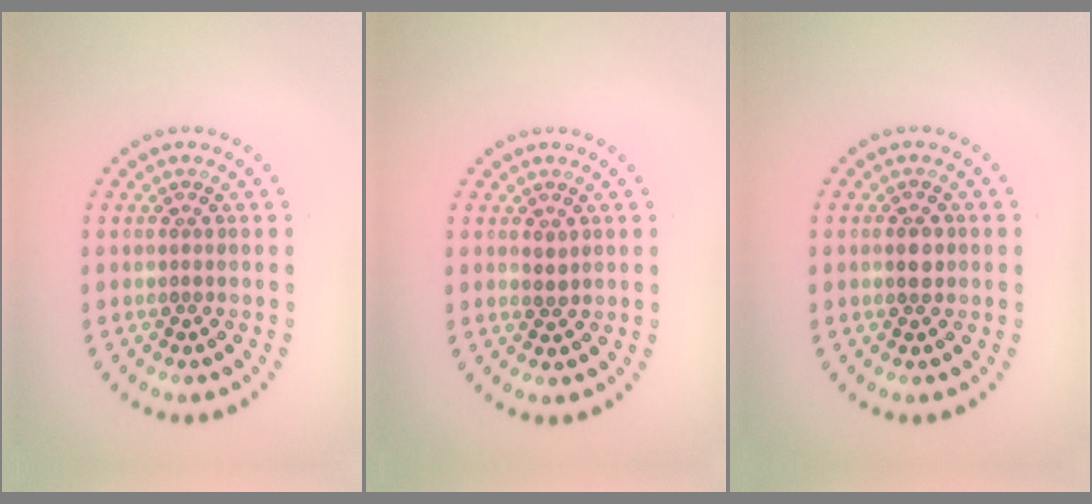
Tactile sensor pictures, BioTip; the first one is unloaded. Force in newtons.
{"total": 0.8, "press": 0.8, "slide": 0.3}
{"total": 1.5, "press": 1.5, "slide": 0.3}